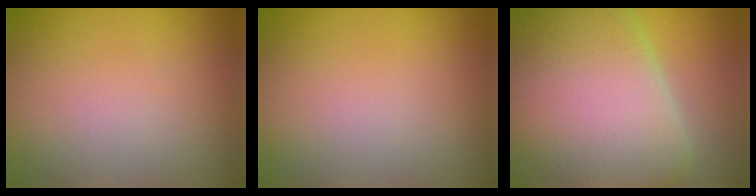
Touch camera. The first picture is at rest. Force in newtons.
{"total": 0.0}
{"total": 20.8, "press": 20.8, "slide": 1.0}